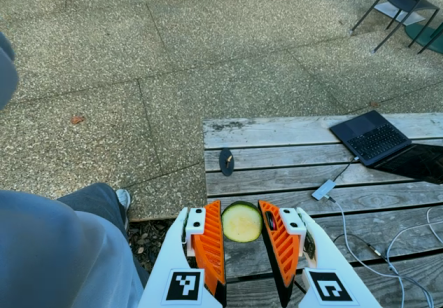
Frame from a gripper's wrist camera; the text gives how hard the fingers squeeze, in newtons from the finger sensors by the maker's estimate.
{"total": 7.7, "left": 7.2, "right": 8.3}